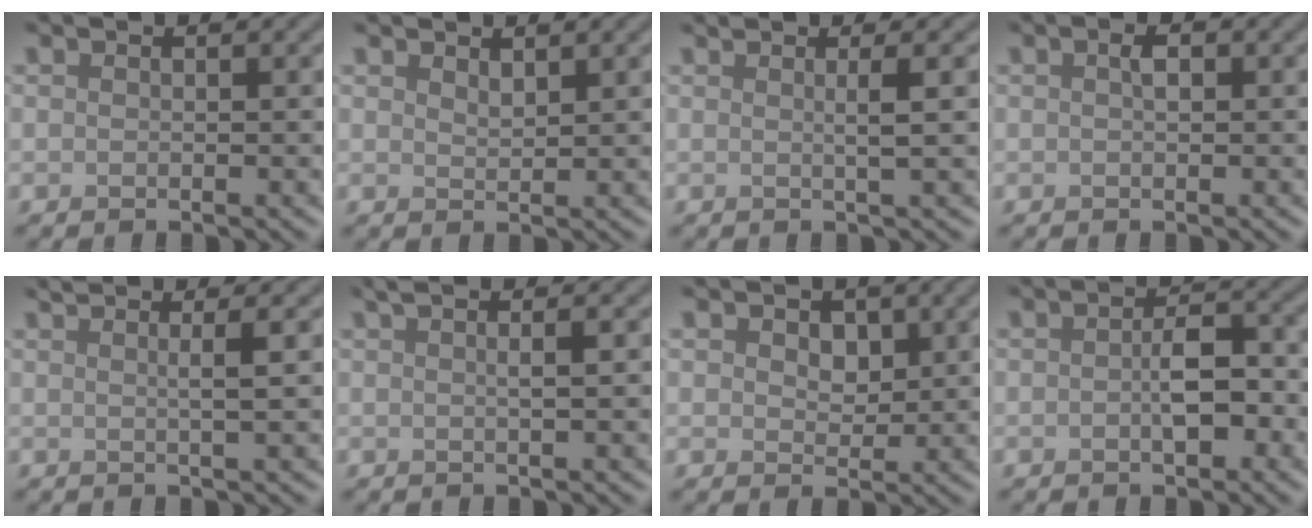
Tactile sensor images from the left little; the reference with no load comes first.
{"total": 1.0, "force": [1.0, 0.2, 0.2], "torque": [-0.008, -0.001, 0.021]}
{"total": 2.2, "force": [0.5, 0.6, 2.1], "torque": [-0.033, 0.008, -0.003]}
{"total": 0.8, "force": [0.2, 0.4, 0.6], "torque": [-0.010, 0.002, 0.004]}
{"total": 2.2, "force": [0.8, 0.6, 2.0], "torque": [-0.032, 0.008, 0.001]}
{"total": 2.2, "force": [0.7, 0.6, 2.0], "torque": [-0.028, 0.002, 0.005]}
{"total": 2.1, "force": [0.9, 1.5, 1.1], "torque": [-0.021, -0.003, 0.009]}
{"total": 3.2, "force": [-0.7, 1.5, 2.8], "torque": [-0.046, 0.002, -0.013]}